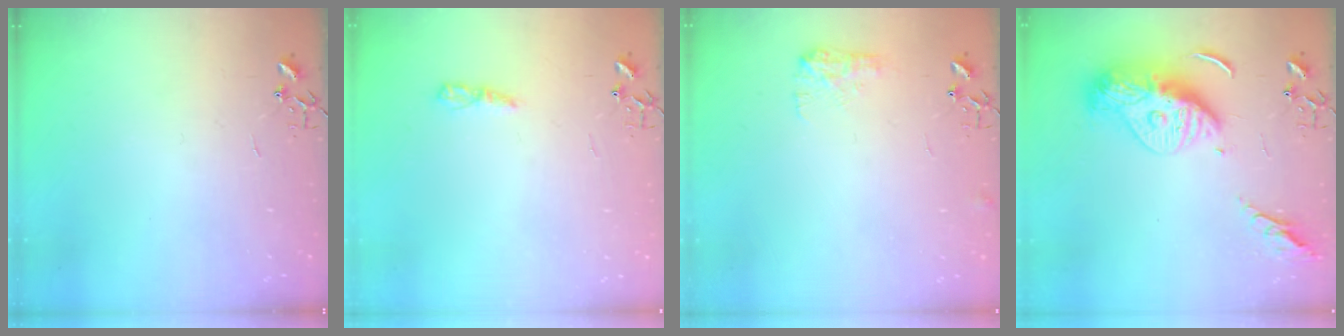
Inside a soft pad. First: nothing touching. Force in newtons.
{"total": 6.8, "press": 6.8, "slide": 0.5}
{"total": 8.3, "press": 8.2, "slide": 0.3}
{"total": 16.9, "press": 16.8, "slide": 1.6}